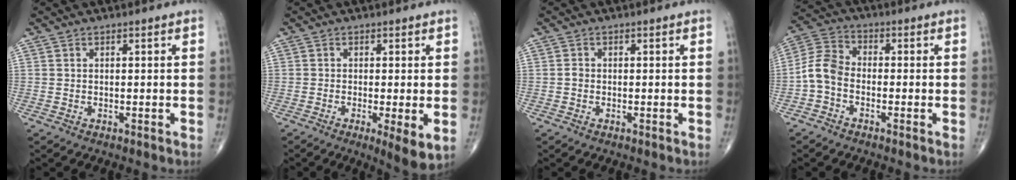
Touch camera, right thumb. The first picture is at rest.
{"total": 5.7, "force": [-1.3, 1.2, 5.4], "torque": [-0.093, -0.019, -0.024]}
{"total": 1.5, "force": [-0.4, 1.3, 0.7], "torque": [-0.004, 0.005, -0.010]}
{"total": 6.3, "force": [-2.0, 4.3, 4.1], "torque": [-0.076, 0.024, -0.056]}